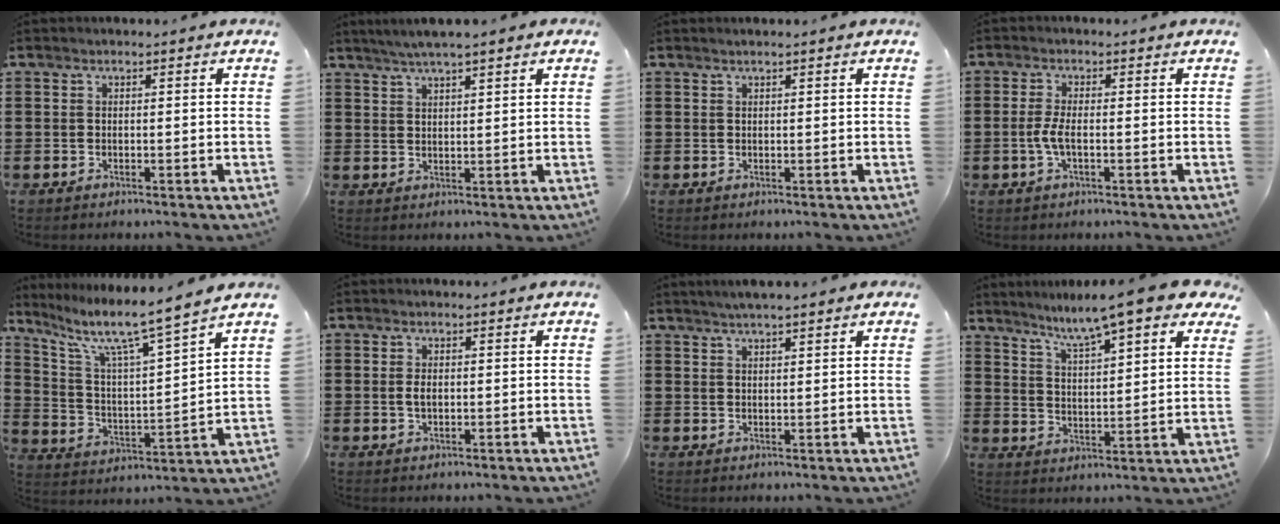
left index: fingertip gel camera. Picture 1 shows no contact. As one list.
[{"total": 3.3, "force": [2.7, 0.1, 1.9], "torque": [-0.042, 0.001, 0.048]}, {"total": 0.6, "force": [0.4, -0.1, 0.4], "torque": [-0.007, -0.002, 0.008]}, {"total": 3.3, "force": [-0.7, 0.8, 3.1], "torque": [-0.077, -0.006, -0.020]}, {"total": 8.0, "force": [6.3, 0.2, 4.9], "torque": [-0.122, -0.043, 0.097]}, {"total": 1.9, "force": [0.1, 0.9, 1.6], "torque": [-0.041, 0.000, -0.002]}, {"total": 2.6, "force": [2.3, 0.2, 1.3], "torque": [-0.028, 0.004, 0.041]}, {"total": 9.2, "force": [7.6, 0.4, 5.1], "torque": [-0.110, -0.034, 0.123]}]